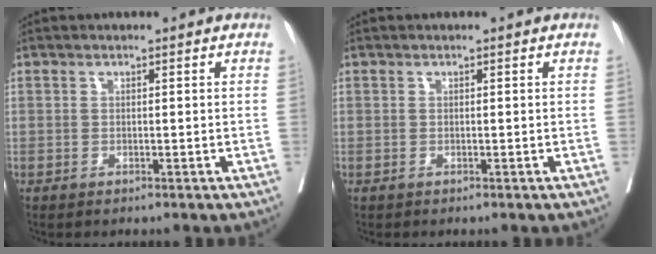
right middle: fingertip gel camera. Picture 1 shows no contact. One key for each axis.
{"total": 0.0}